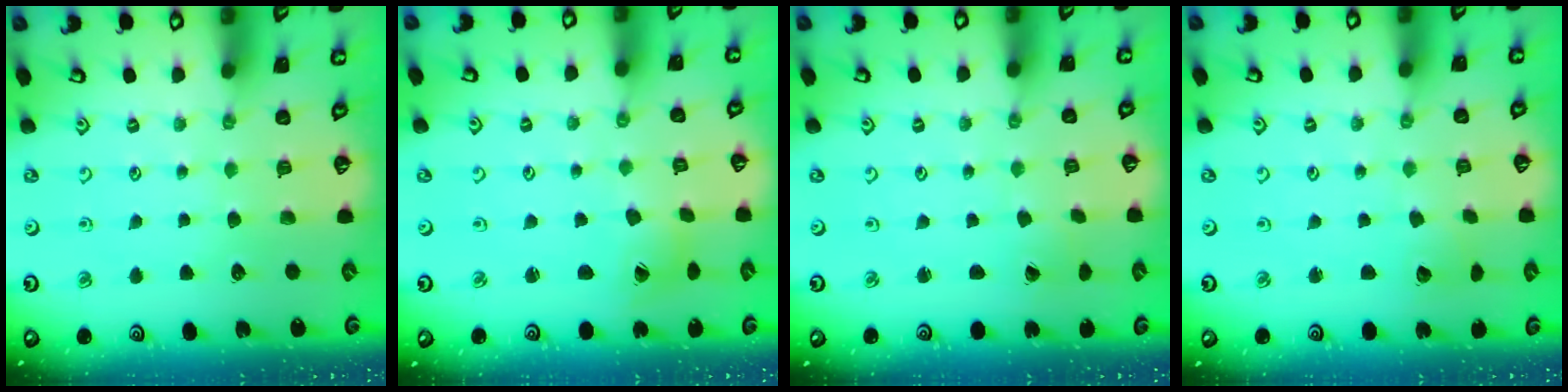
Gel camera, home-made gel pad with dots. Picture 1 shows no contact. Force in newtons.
{"total": 3.6, "press": 3.6, "slide": 0.5}
{"total": 0.0}
{"total": 3.3, "press": 3.3, "slide": 0.3}